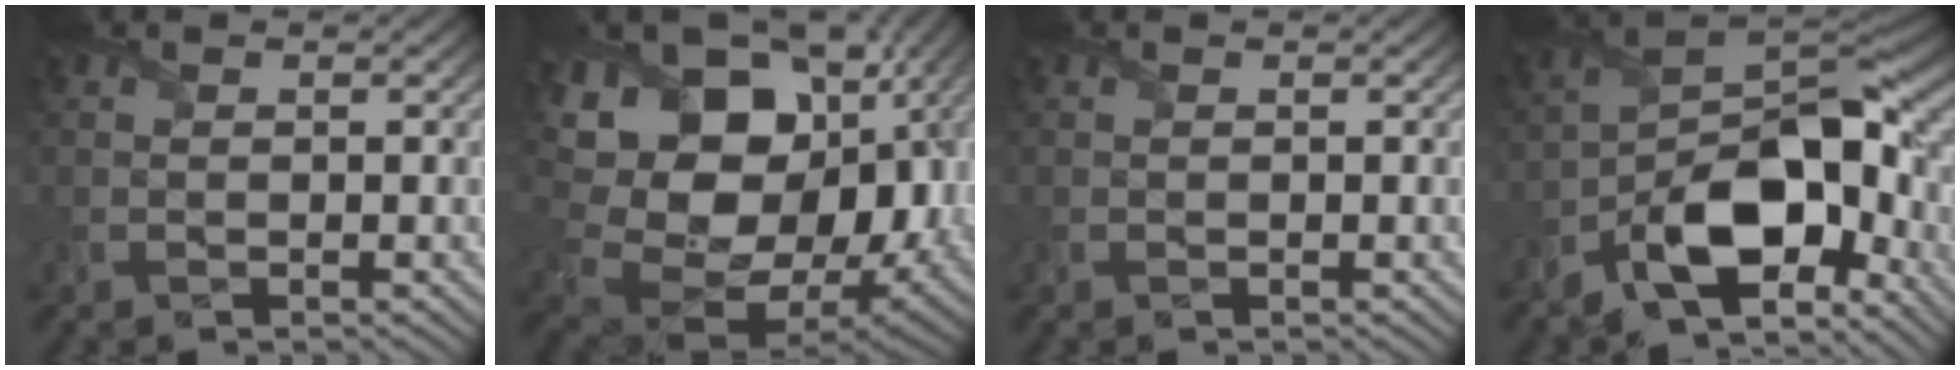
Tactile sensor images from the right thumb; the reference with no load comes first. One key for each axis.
{"total": 21.5, "fx": 3.9, "fy": 16.7, "fz": 12.9, "tx": -0.298, "ty": -0.008, "tz": 0.106}
{"total": 0.0}
{"total": 12.9, "fx": -6.6, "fy": 5.7, "fz": 9.5, "tx": -0.168, "ty": -0.018, "tz": -0.127}